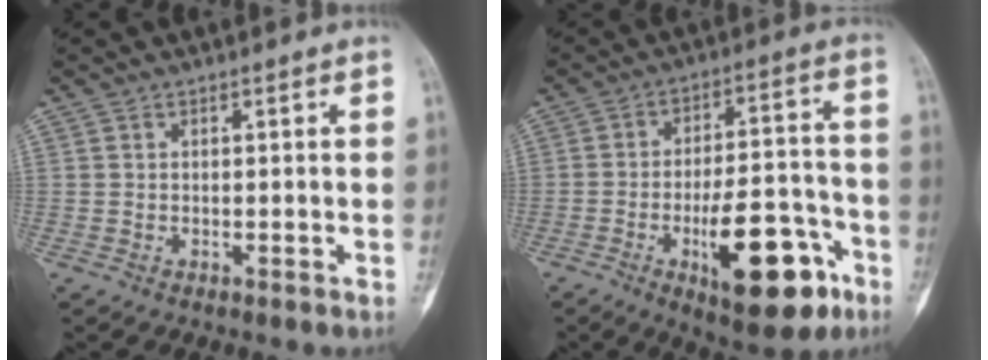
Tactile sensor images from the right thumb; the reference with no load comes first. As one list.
[{"total": 18.4, "force": [-8.0, 7.4, 14.8], "torque": [-0.199, 0.041, -0.110]}]